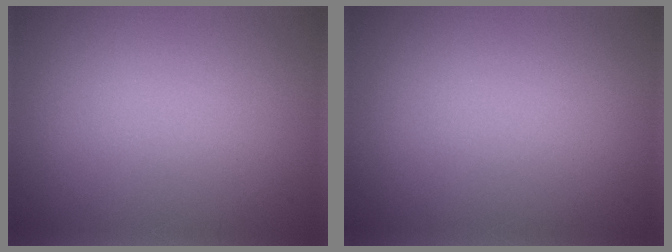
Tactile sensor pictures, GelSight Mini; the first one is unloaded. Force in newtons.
{"total": 0.0}